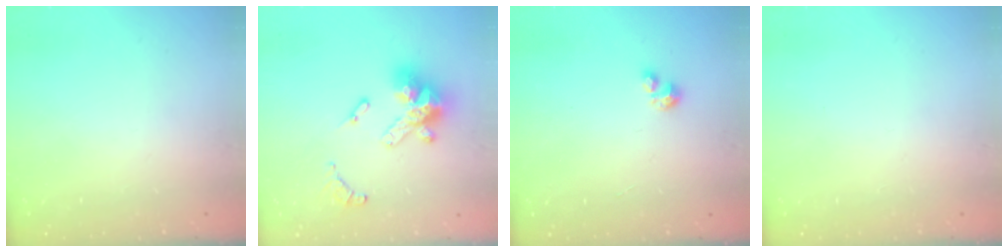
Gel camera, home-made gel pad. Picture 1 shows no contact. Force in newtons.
{"total": 15.9, "press": 15.8, "slide": 2.0}
{"total": 0.7, "press": 0.6, "slide": 0.2}
{"total": 0.0}